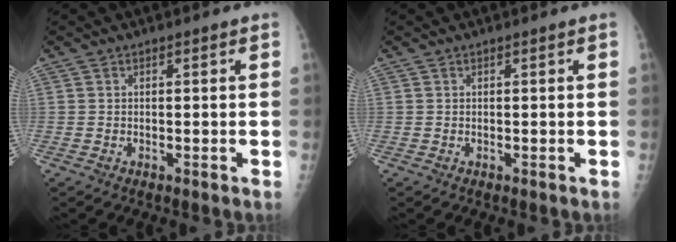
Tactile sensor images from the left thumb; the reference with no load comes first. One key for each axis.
{"total": 0.0}